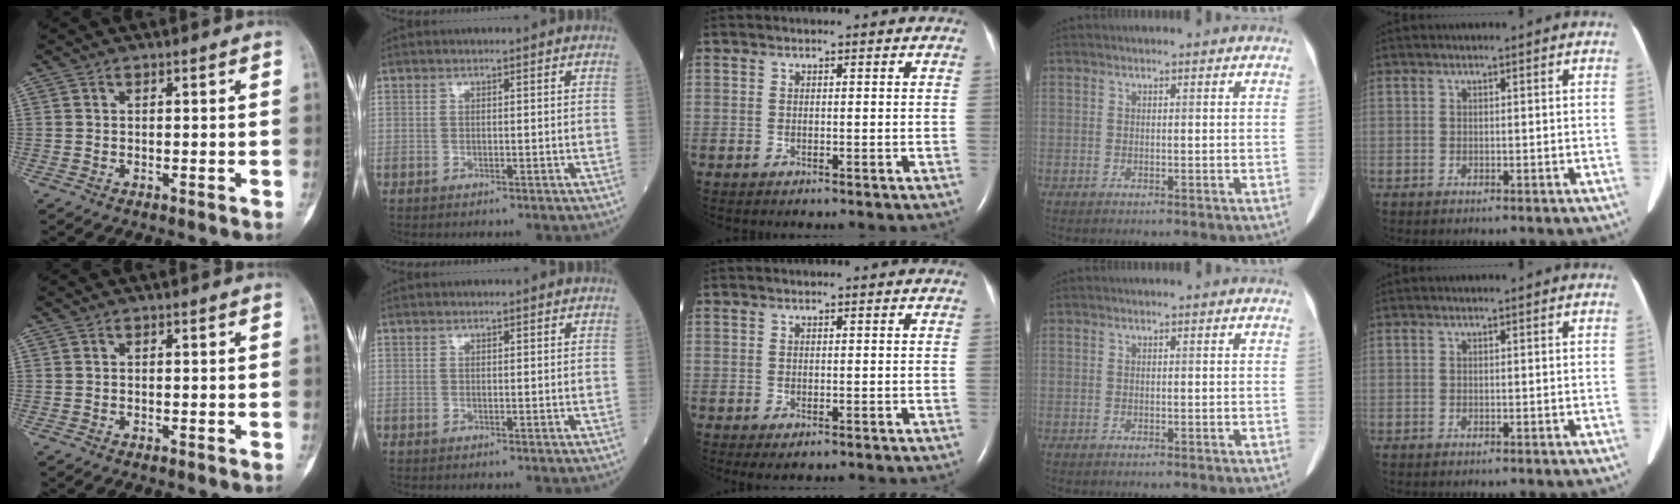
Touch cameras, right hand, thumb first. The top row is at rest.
{"middle": {"total": 0.8, "force": [-0.1, 0.3, 0.8], "torque": [-0.016, -0.004, 0.004]}}